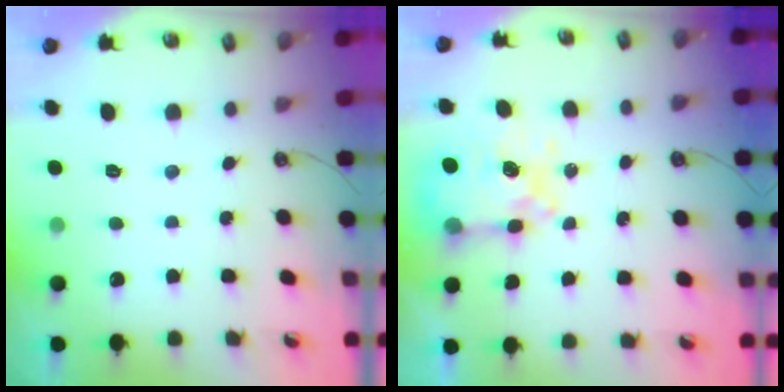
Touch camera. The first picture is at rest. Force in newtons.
{"total": 8.6, "press": 8.6, "slide": 0.7}